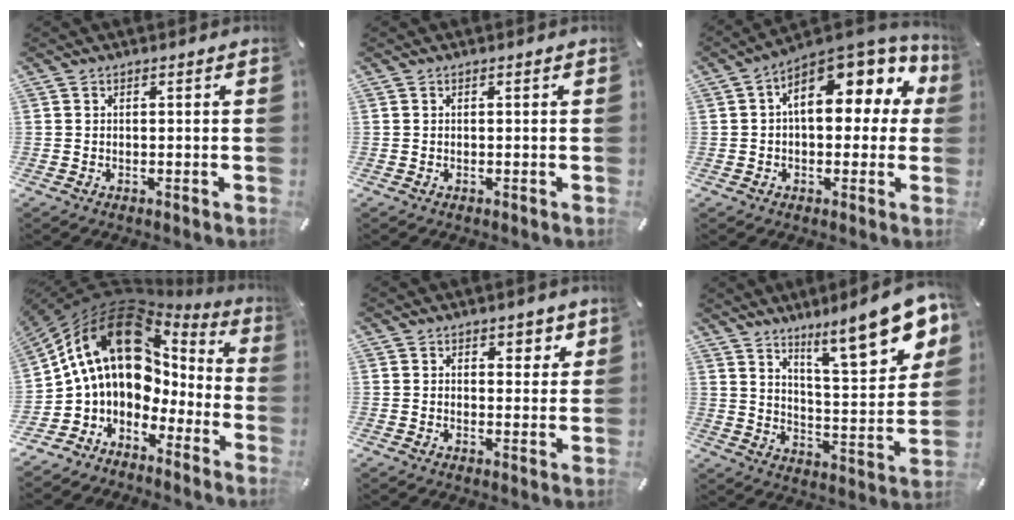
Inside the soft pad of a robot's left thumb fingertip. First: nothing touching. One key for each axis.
{"total": 0.0}
{"total": 13.2, "fx": 5.2, "fy": 7.4, "fz": 9.6, "tx": -0.131, "ty": -0.035, "tz": 0.091}
{"total": 17.9, "fx": 4.5, "fy": 12.1, "fz": 12.4, "tx": -0.245, "ty": -0.026, "tz": 0.072}
{"total": 3.2, "fx": 2.0, "fy": 2.3, "fz": 0.9, "tx": 0.008, "ty": -0.011, "tz": 0.029}
{"total": 17.4, "fx": 12.2, "fy": 4.7, "fz": 11.4, "tx": -0.163, "ty": -0.088, "tz": 0.196}